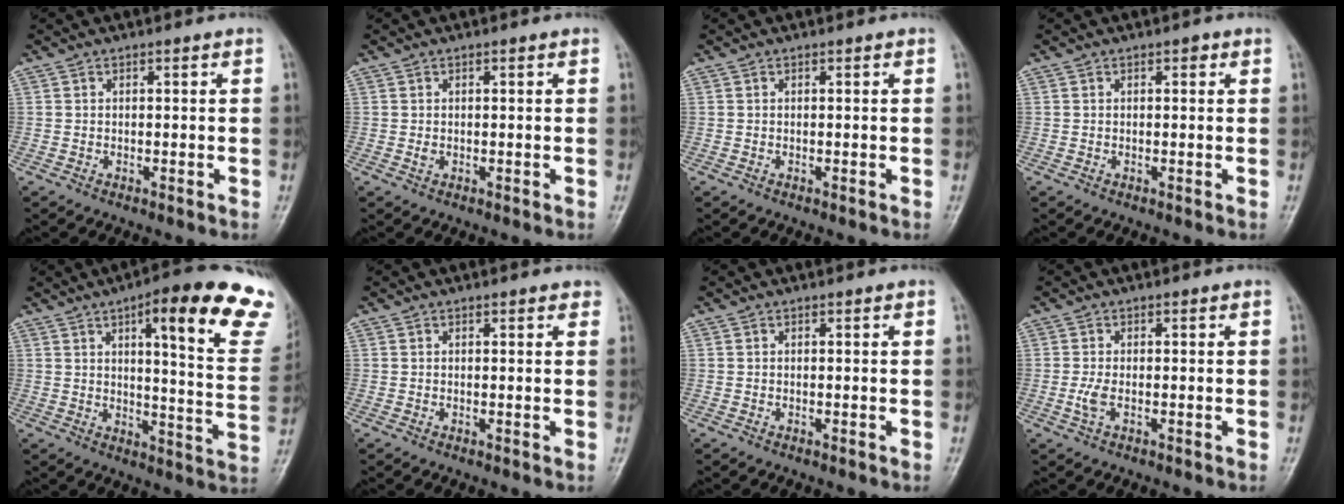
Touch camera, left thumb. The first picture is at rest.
{"total": 1.1, "force": [0.1, 0.7, 0.9], "torque": [-0.011, 0.003, 0.005]}
{"total": 0.0}
{"total": 0.9, "force": [0.4, 0.5, 0.7], "torque": [-0.004, 0.001, 0.003]}
{"total": 22.8, "force": [13.6, 5.2, 17.6], "torque": [-0.196, -0.049, 0.161]}
{"total": 1.3, "force": [0.9, 0.6, 0.8], "torque": [-0.004, -0.002, 0.007]}
{"total": 0.0}
{"total": 2.4, "force": [-0.4, 1.0, 2.2], "torque": [-0.054, 0.002, -0.007]}